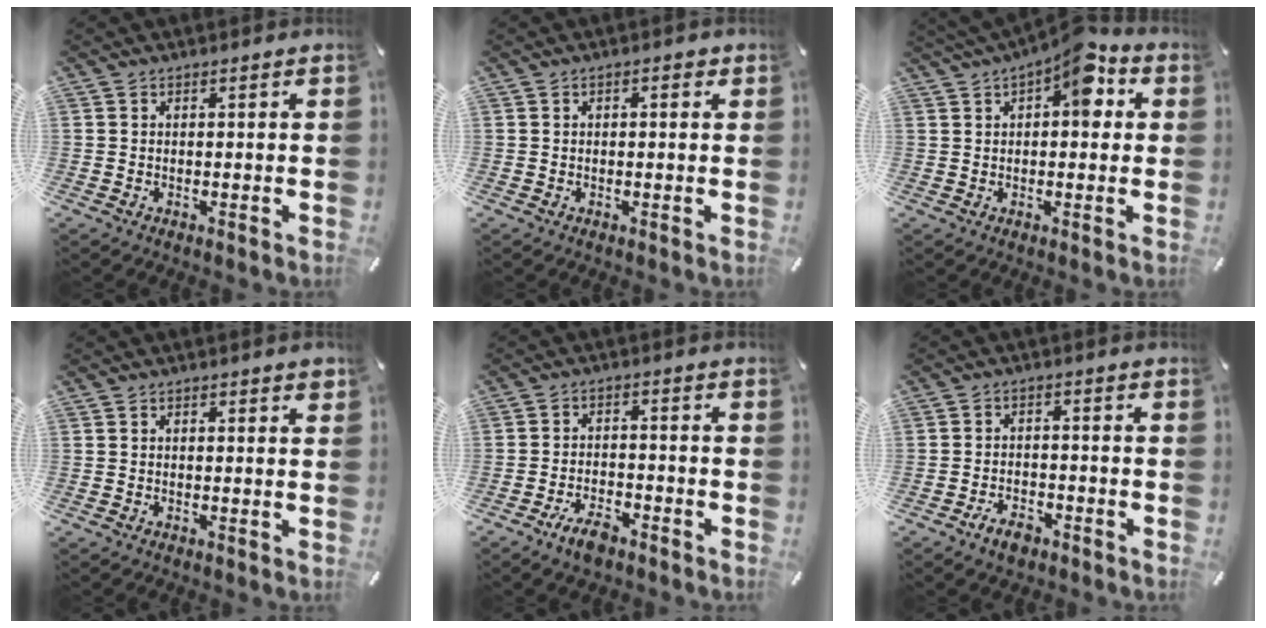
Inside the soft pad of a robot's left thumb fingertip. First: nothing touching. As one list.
[{"total": 1.4, "force": [0.2, 0.7, 1.2], "torque": [-0.022, 0.005, 0.001]}, {"total": 10.2, "force": [4.6, 4.9, 7.8], "torque": [-0.096, -0.020, 0.074]}, {"total": 0.8, "force": [0.6, 0.1, 0.5], "torque": [-0.002, -0.003, 0.008]}, {"total": 5.4, "force": [-4.0, 2.3, 2.8], "torque": [-0.052, 0.022, -0.074]}, {"total": 4.3, "force": [-3.1, 2.4, 1.8], "torque": [-0.041, 0.013, -0.060]}]